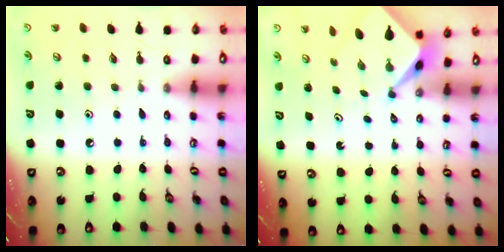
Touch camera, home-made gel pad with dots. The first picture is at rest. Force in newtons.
{"total": 2.4, "press": 2.4, "slide": 0.1}